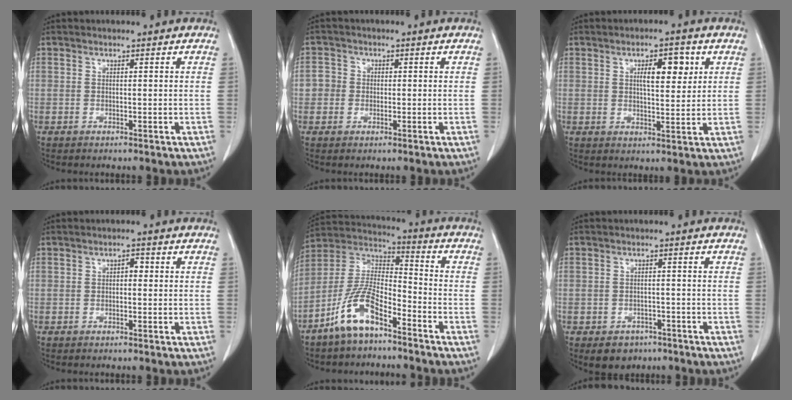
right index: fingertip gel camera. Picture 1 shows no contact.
{"total": 2.7, "force": [-0.2, 2.6, 0.6], "torque": [0.001, 0.010, -0.007]}
{"total": 5.7, "force": [2.1, 1.9, 5.0], "torque": [-0.080, 0.006, 0.035]}
{"total": 1.2, "force": [0.0, 0.7, 1.0], "torque": [-0.010, 0.005, -0.002]}
{"total": 10.9, "force": [-7.0, 3.8, 7.4], "torque": [-0.158, 0.012, -0.136]}
{"total": 4.2, "force": [-2.5, 3.2, 1.0], "torque": [-0.008, 0.007, -0.028]}